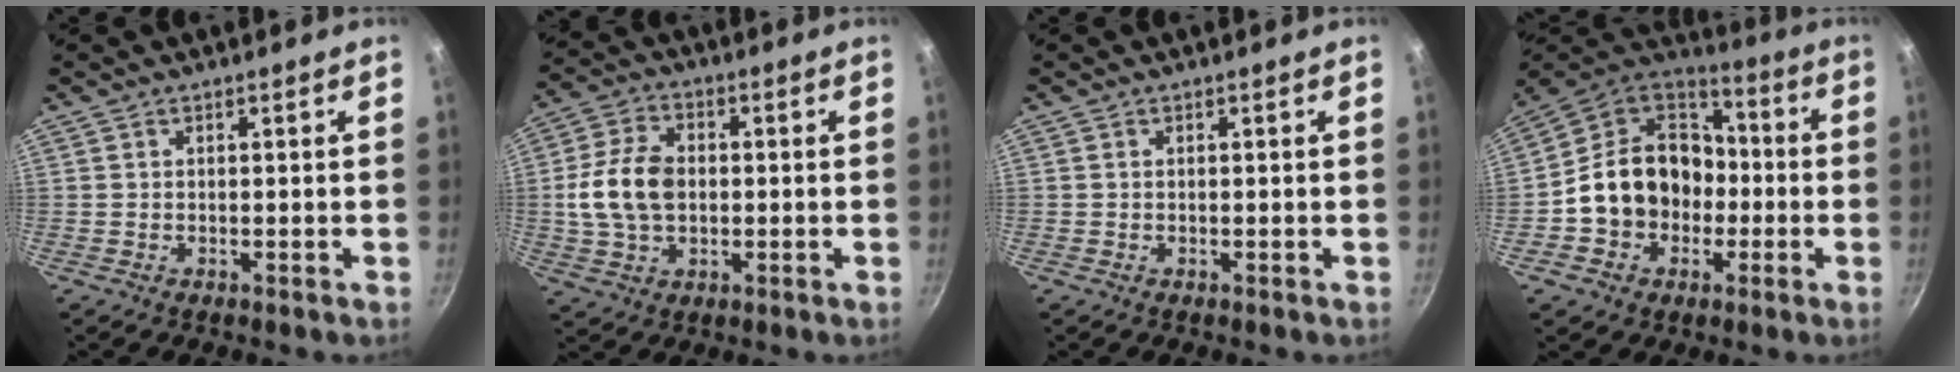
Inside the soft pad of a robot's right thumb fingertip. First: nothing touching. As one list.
[{"total": 11.3, "force": [0.0, 7.8, 8.1], "torque": [-0.144, 0.019, -0.004]}, {"total": 0.0}, {"total": 17.9, "force": [-2.5, 14.8, 9.8], "torque": [-0.141, 0.056, -0.047]}]